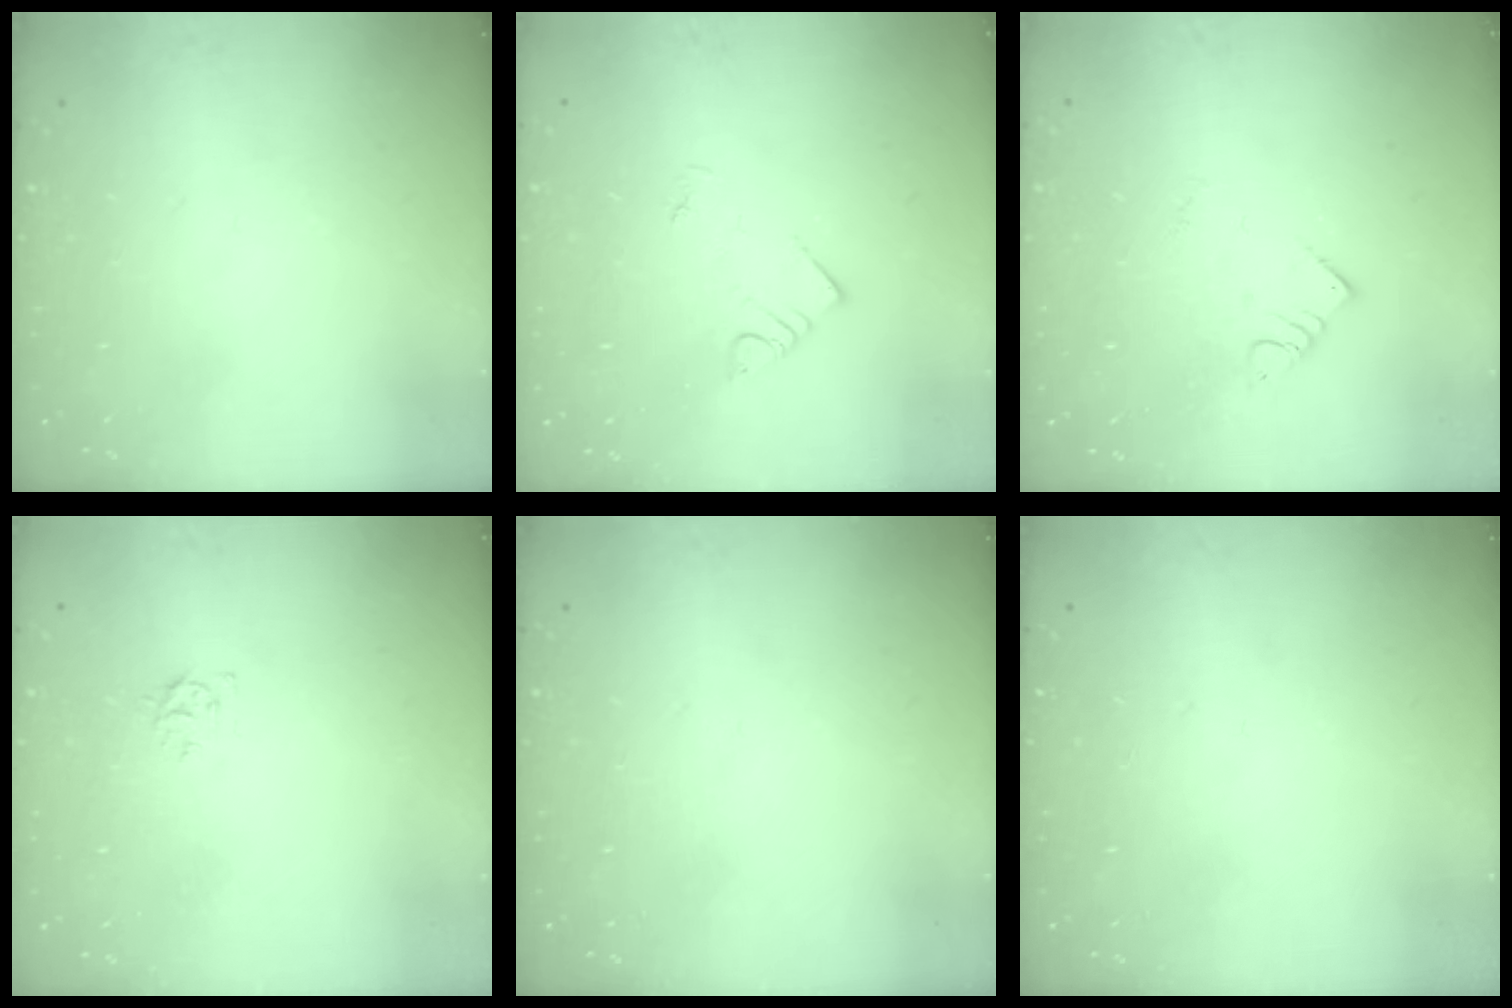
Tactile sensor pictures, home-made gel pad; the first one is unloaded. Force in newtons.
{"total": 3.4, "press": 3.4, "slide": 0.4}
{"total": 2.4, "press": 2.3, "slide": 0.5}
{"total": 5.7, "press": 5.6, "slide": 0.5}
{"total": 0.0}
{"total": 0.0}